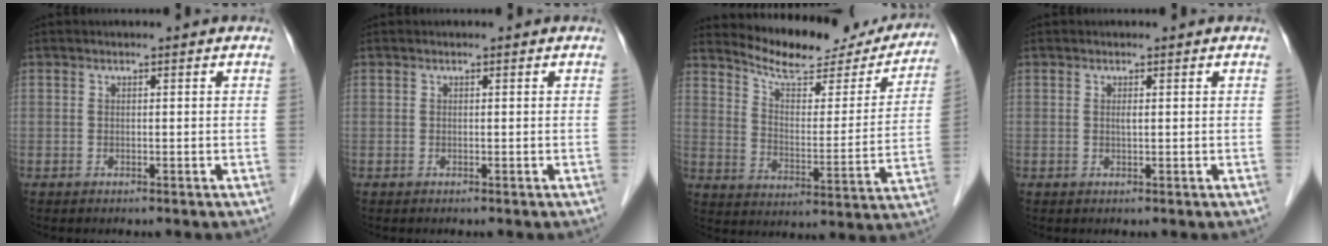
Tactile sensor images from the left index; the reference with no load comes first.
{"total": 0.0}
{"total": 18.5, "force": [17.2, 4.6, 5.2], "torque": [-0.066, -0.026, 0.229]}
{"total": 0.5, "force": [0.2, 0.1, 0.5], "torque": [-0.013, -0.001, 0.003]}